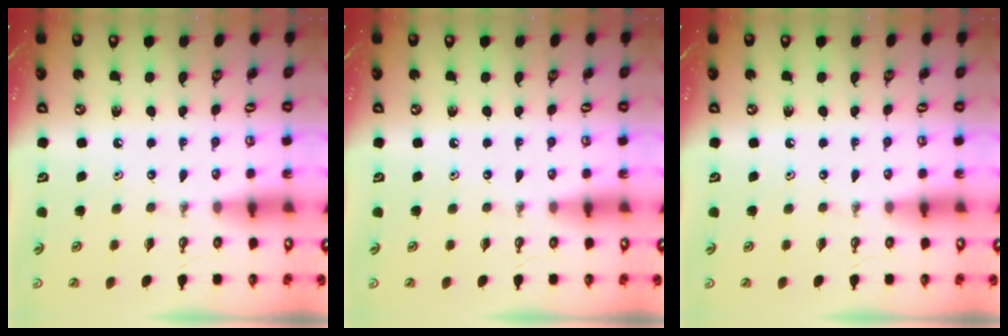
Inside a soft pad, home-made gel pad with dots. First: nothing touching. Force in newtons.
{"total": 0.0}
{"total": 0.0}